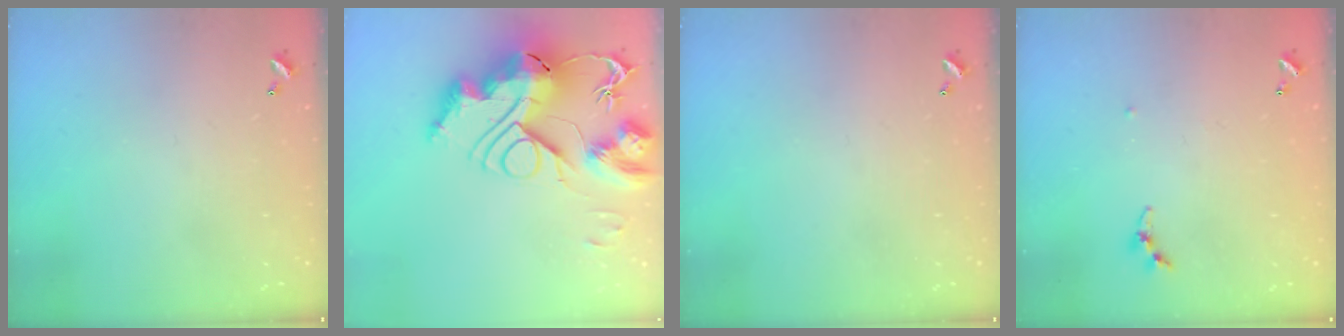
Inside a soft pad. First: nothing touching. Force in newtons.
{"total": 0.7, "press": 0.7, "slide": 0.0}
{"total": 0.0}
{"total": 4.0, "press": 3.9, "slide": 0.5}